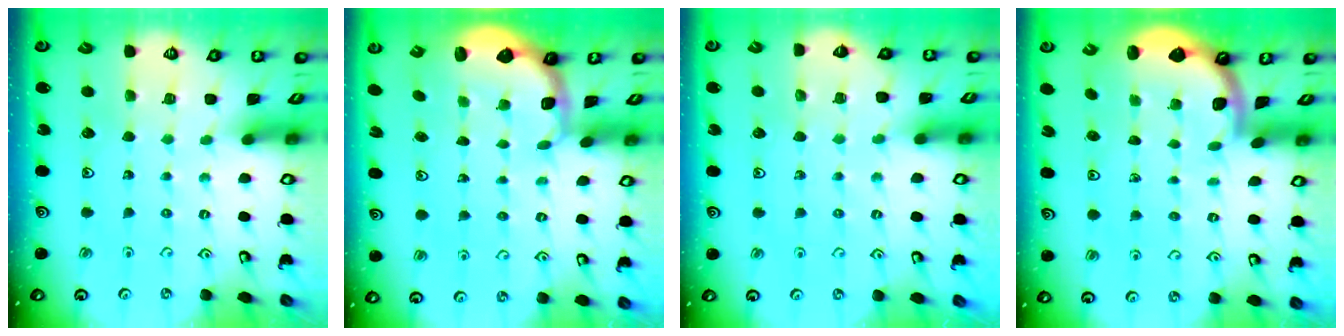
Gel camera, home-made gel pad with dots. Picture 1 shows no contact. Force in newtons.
{"total": 2.6, "press": 2.0, "slide": 1.7}
{"total": 3.6, "press": 2.9, "slide": 2.3}
{"total": 1.6, "press": 1.6, "slide": 0.1}